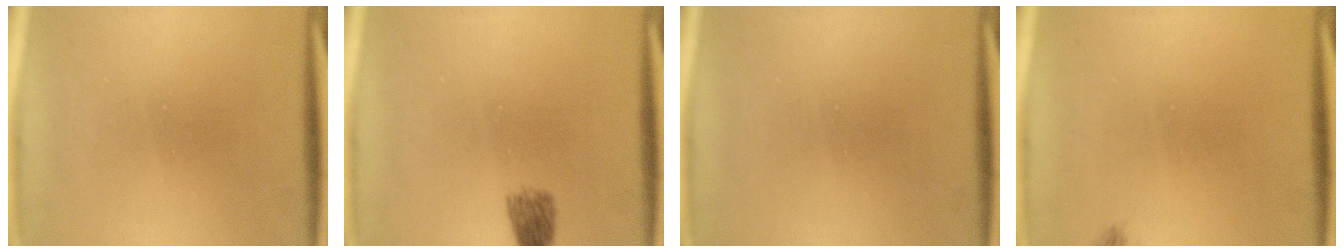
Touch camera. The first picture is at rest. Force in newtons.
{"total": 2.6}
{"total": 0.0}
{"total": 0.7}